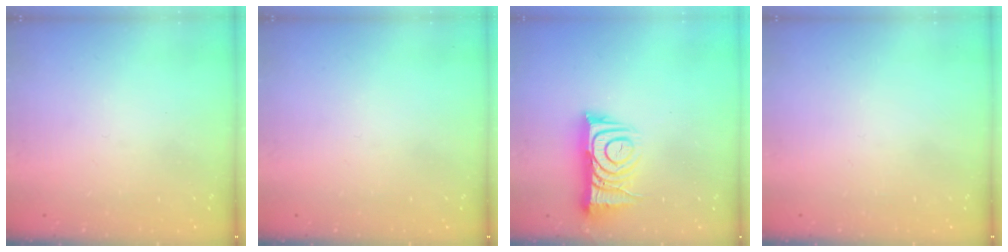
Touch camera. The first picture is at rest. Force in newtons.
{"total": 0.0}
{"total": 11.5, "press": 11.4, "slide": 1.1}
{"total": 1.8, "press": 1.8, "slide": 0.1}